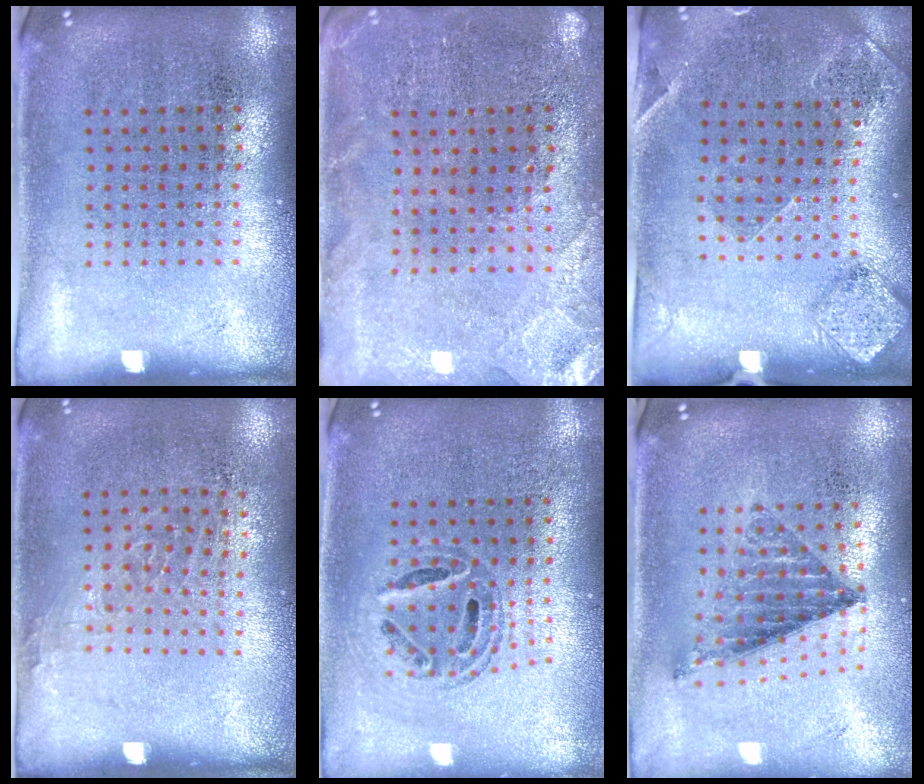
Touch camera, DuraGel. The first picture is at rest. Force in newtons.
{"total": 0.5, "press": 0.5, "slide": 0.2}
{"total": 1.6, "press": 1.5, "slide": 0.5}
{"total": 1.0, "press": 0.7, "slide": 0.6}
{"total": 0.7, "press": 0.7, "slide": 0.1}
{"total": 0.9, "press": 0.9, "slide": 0.2}